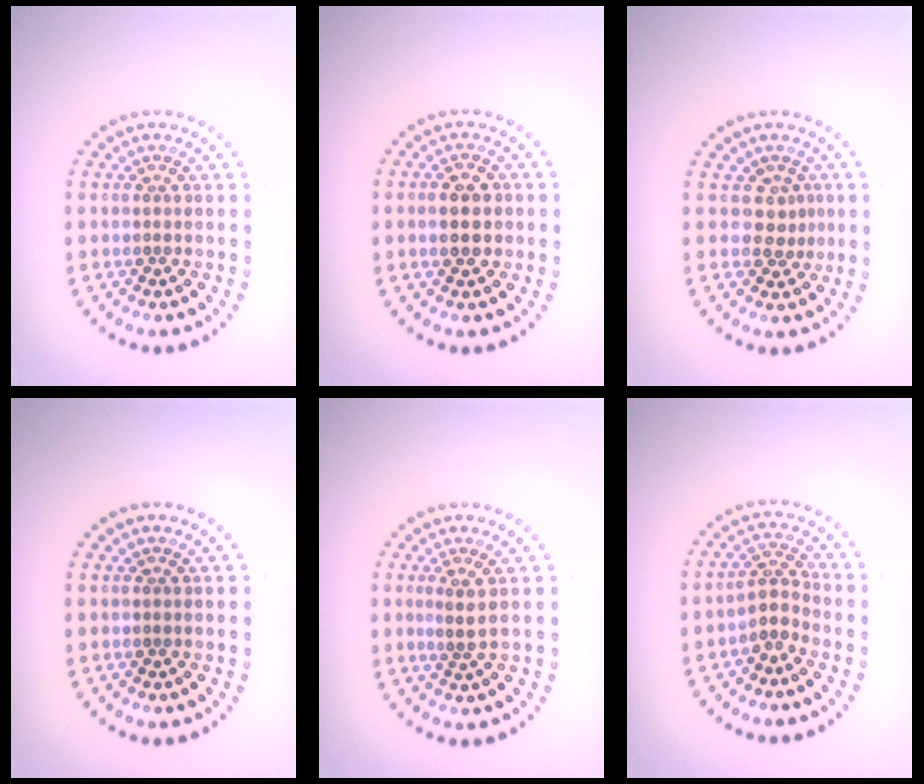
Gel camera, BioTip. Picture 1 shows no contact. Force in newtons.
{"total": 2.8, "press": 2.8, "slide": 0.1}
{"total": 1.9, "press": 1.4, "slide": 1.3}
{"total": 0.0}
{"total": 1.6, "press": 1.2, "slide": 1.0}
{"total": 2.3, "press": 1.8, "slide": 1.4}